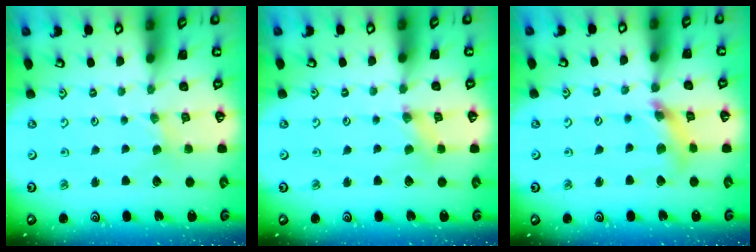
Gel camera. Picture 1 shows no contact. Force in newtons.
{"total": 1.3, "press": 1.3, "slide": 0.2}
{"total": 10.0, "press": 9.9, "slide": 1.3}